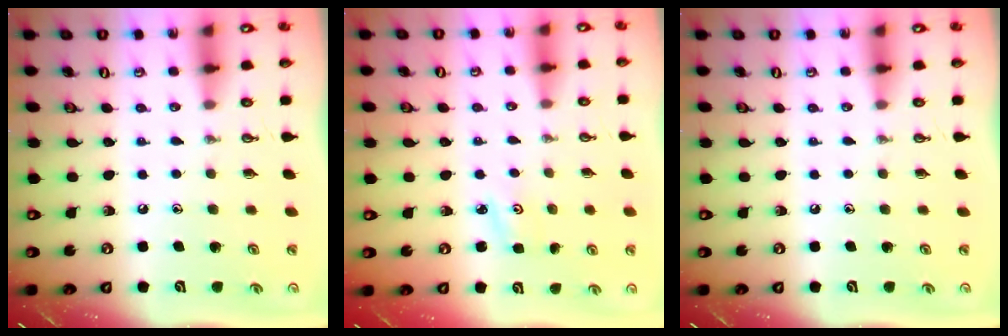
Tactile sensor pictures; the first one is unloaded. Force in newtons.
{"total": 2.6, "press": 2.6, "slide": 0.4}
{"total": 0.0}